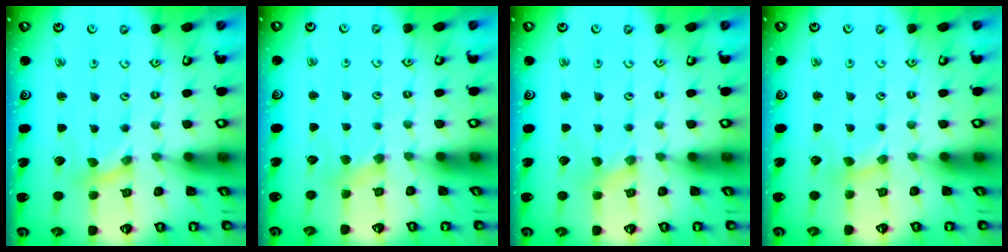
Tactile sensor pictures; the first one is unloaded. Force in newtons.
{"total": 3.6, "press": 3.5, "slide": 0.6}
{"total": 0.0}
{"total": 1.6, "press": 1.6, "slide": 0.4}